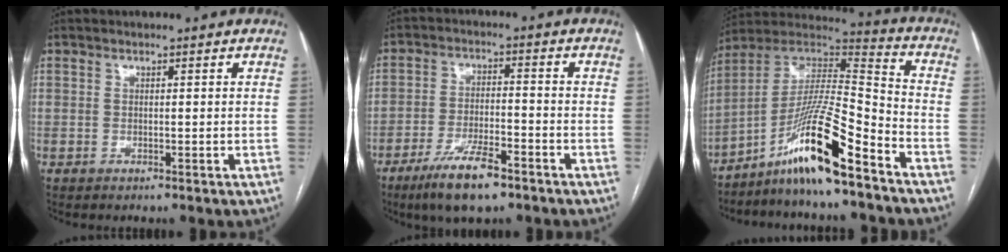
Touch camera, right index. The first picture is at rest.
{"total": 9.4, "force": [-6.3, 2.2, 6.6], "torque": [-0.125, -0.012, -0.108]}
{"total": 15.5, "force": [-10.2, 0.4, 11.7], "torque": [-0.222, 0.009, -0.183]}